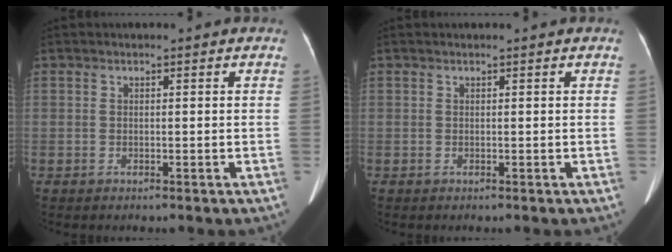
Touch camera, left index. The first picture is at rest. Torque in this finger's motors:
{"motor_torque": [0.37, -0.98, -0.02, -0.01]}